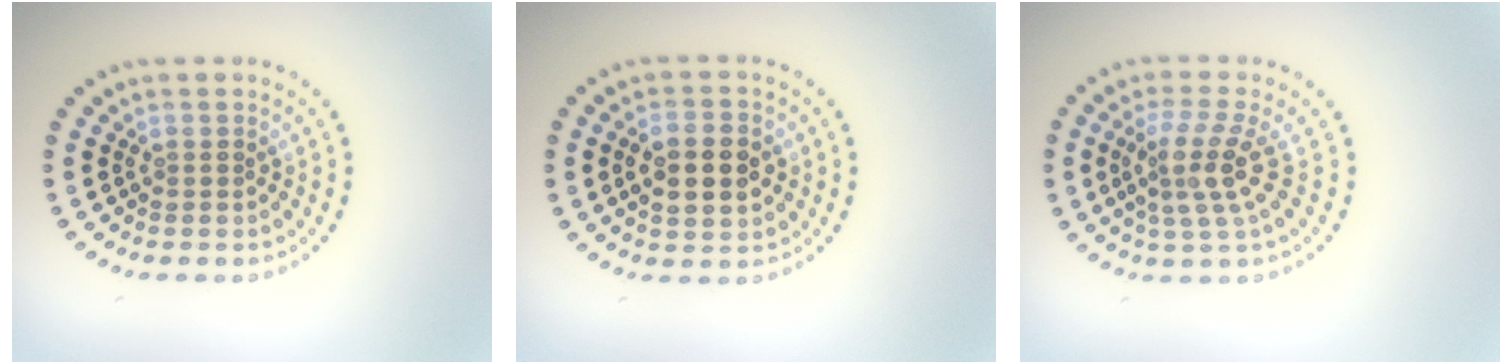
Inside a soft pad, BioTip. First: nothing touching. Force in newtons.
{"total": 4.4, "press": 4.4, "slide": 0.2}
{"total": 3.8, "press": 2.8, "slide": 2.6}